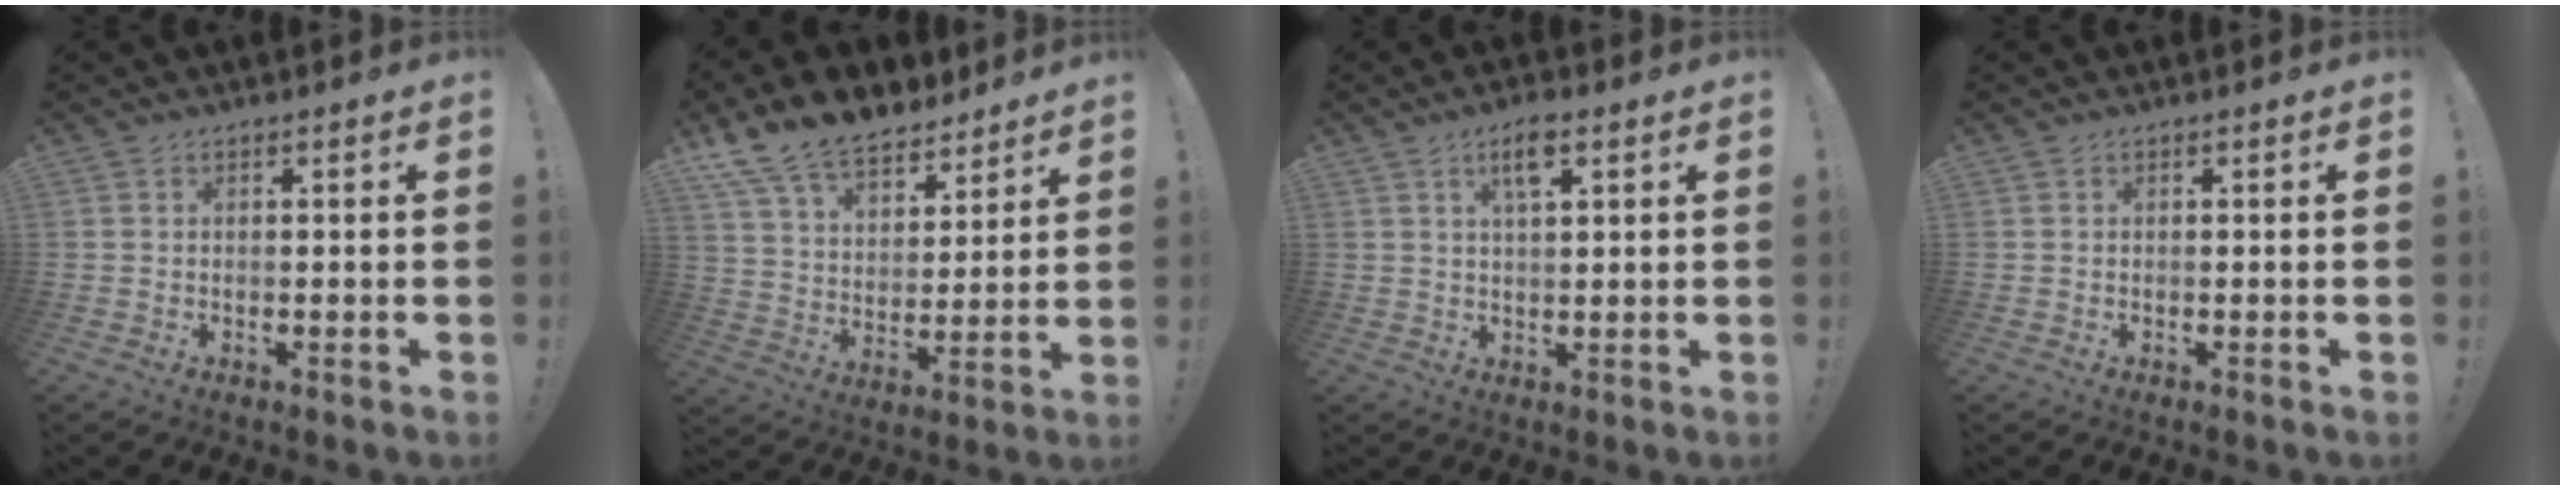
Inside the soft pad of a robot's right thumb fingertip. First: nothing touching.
{"total": 14.1, "force": [11.3, 7.0, 4.7], "torque": [-0.090, -0.086, 0.213]}
{"total": 5.8, "force": [2.9, 1.8, 4.7], "torque": [-0.083, -0.001, 0.046]}
{"total": 0.0}